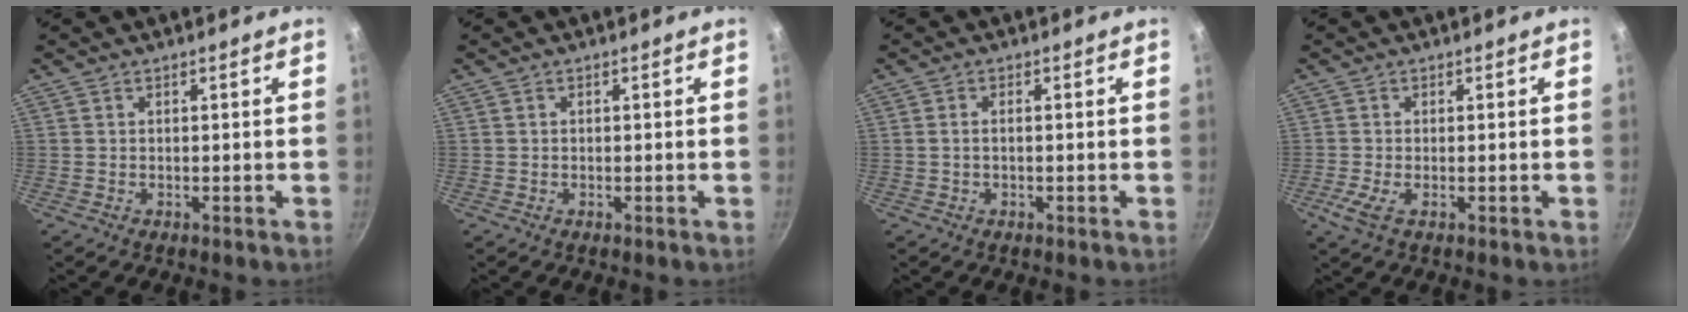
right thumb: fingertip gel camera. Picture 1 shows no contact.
{"total": 0.0}
{"total": 1.3, "force": [-0.2, 0.6, 1.2], "torque": [-0.033, 0.008, -0.005]}
{"total": 2.8, "force": [-0.9, 0.9, 2.5], "torque": [-0.064, -0.003, -0.020]}